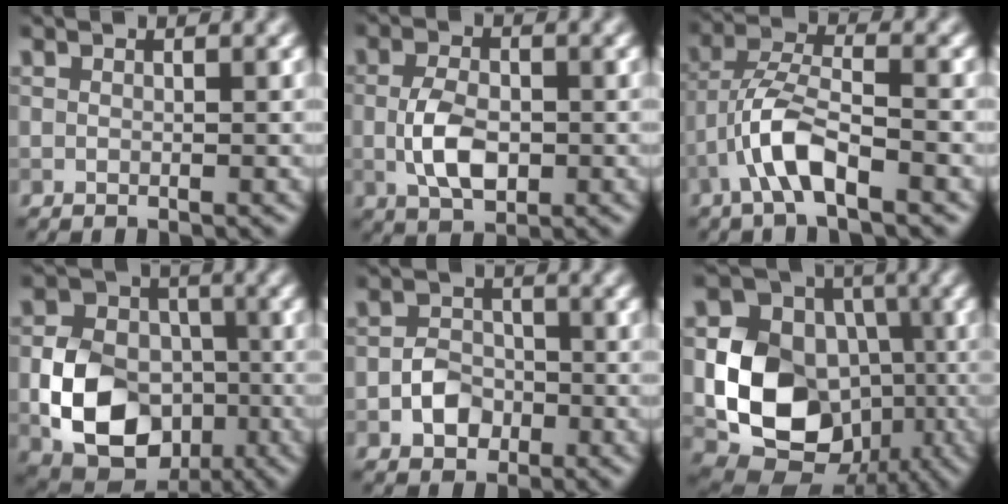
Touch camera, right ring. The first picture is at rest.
{"total": 4.2, "force": [-0.8, 2.4, 3.4], "torque": [-0.073, -0.001, -0.015]}
{"total": 5.2, "force": [-2.6, 1.4, 4.2], "torque": [-0.086, 0.012, -0.054]}
{"total": 9.3, "force": [-2.5, 7.1, 5.4], "torque": [-0.103, -0.010, -0.053]}
{"total": 2.9, "force": [-1.2, 2.3, 1.3], "torque": [-0.016, 0.003, -0.025]}
{"total": 11.7, "force": [-1.9, 9.6, 6.5], "torque": [-0.122, -0.014, -0.041]}